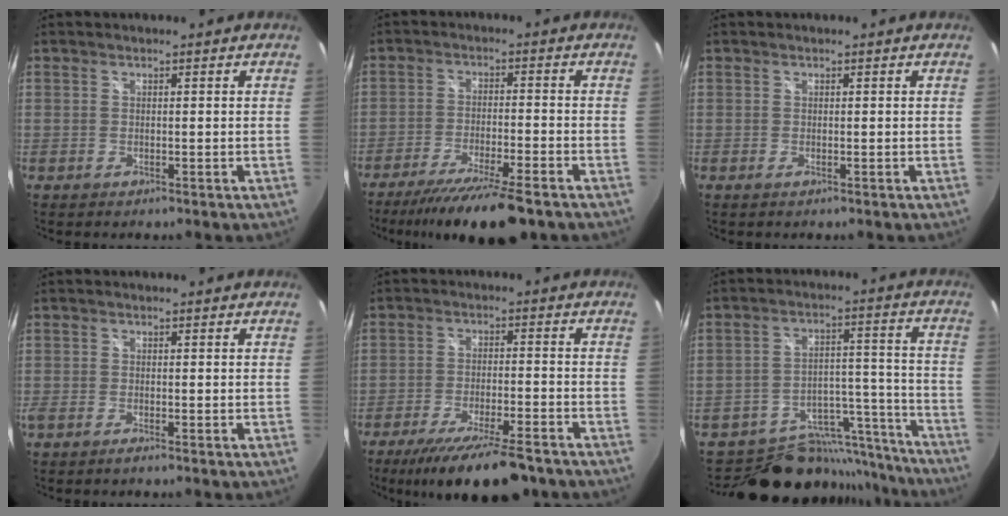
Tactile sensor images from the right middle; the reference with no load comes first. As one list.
[{"total": 13.7, "force": [-10.9, 1.3, 8.2], "torque": [-0.161, -0.030, -0.176]}, {"total": 0.0}, {"total": 1.0, "force": [-0.8, -0.1, 0.6], "torque": [-0.012, -0.003, -0.018]}, {"total": 14.9, "force": [-11.7, 2.8, 8.8], "torque": [-0.170, -0.032, -0.182]}, {"total": 19.8, "force": [-17.7, 7.8, 4.2], "torque": [-0.069, 0.059, -0.236]}]